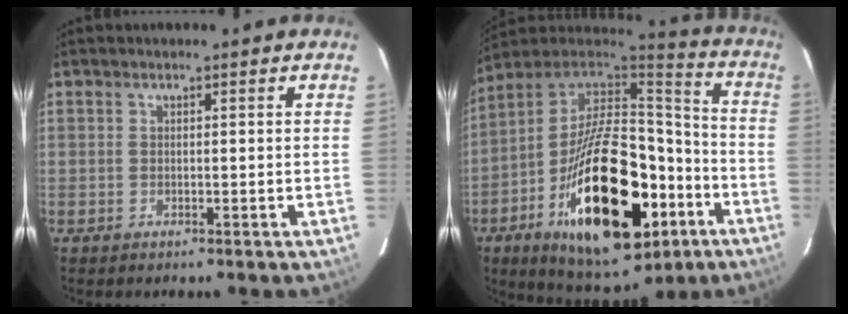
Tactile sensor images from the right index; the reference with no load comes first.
{"total": 31.2, "force": [-12.1, 15.4, 24.3], "torque": [-0.428, 0.006, -0.173]}